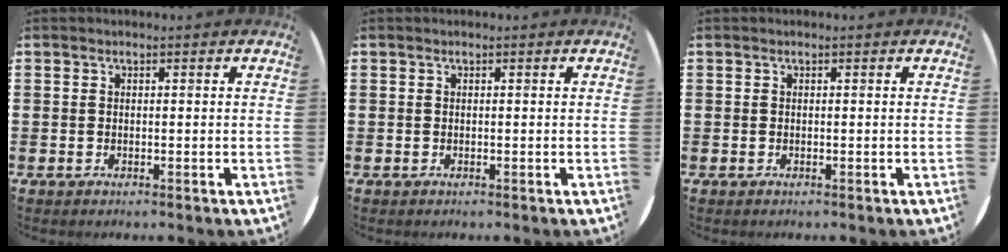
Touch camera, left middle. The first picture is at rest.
{"total": 0.0}
{"total": 0.0}